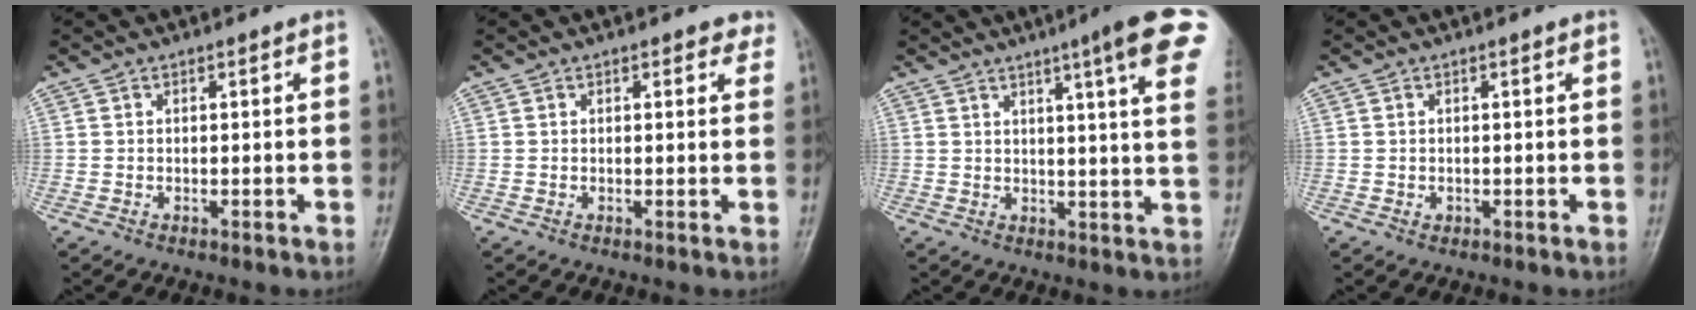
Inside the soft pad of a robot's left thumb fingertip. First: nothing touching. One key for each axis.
{"total": 2.6, "fx": 1.9, "fy": 1.3, "fz": 1.2, "tx": 0.010, "ty": -0.004, "tz": 0.014}
{"total": 15.0, "fx": 8.4, "fy": 1.1, "fz": 12.4, "tx": -0.146, "ty": -0.023, "tz": 0.091}
{"total": 0.7, "fx": 0.1, "fy": 0.5, "fz": 0.5, "tx": -0.004, "ty": 0.001, "tz": 0.003}